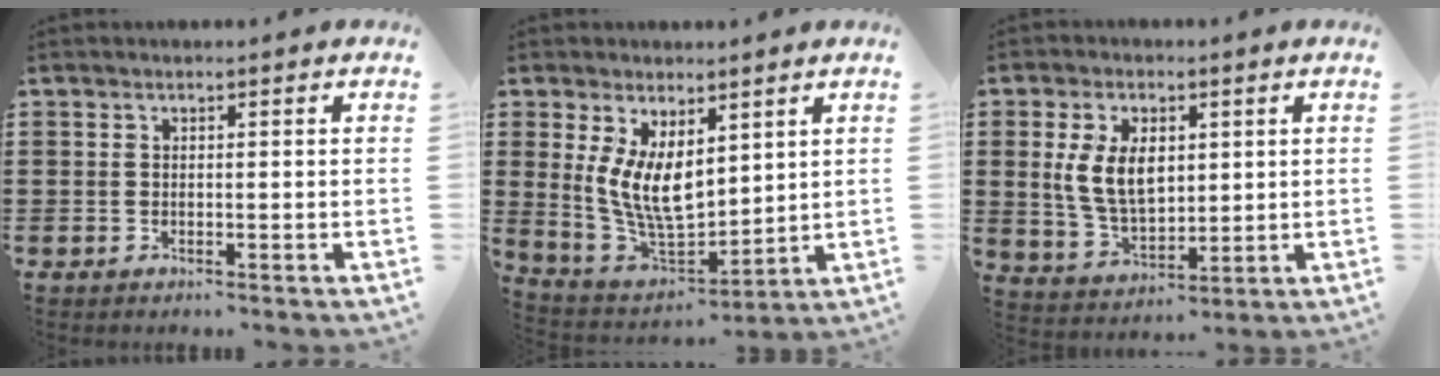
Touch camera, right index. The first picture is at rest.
{"total": 8.3, "force": [2.9, 4.6, 6.3], "torque": [-0.148, -0.012, 0.056]}
{"total": 8.3, "force": [1.7, 4.8, 6.6], "torque": [-0.147, 0.006, 0.025]}